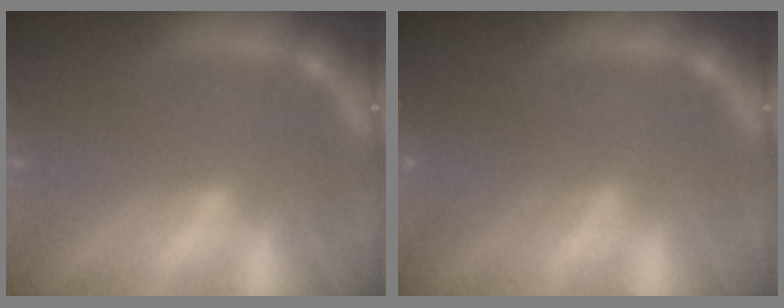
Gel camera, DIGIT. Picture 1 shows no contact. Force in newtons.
{"total": 2.5}